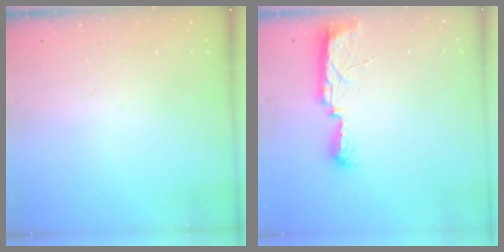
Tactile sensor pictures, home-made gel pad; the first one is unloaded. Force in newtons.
{"total": 8.5, "press": 8.3, "slide": 2.0}